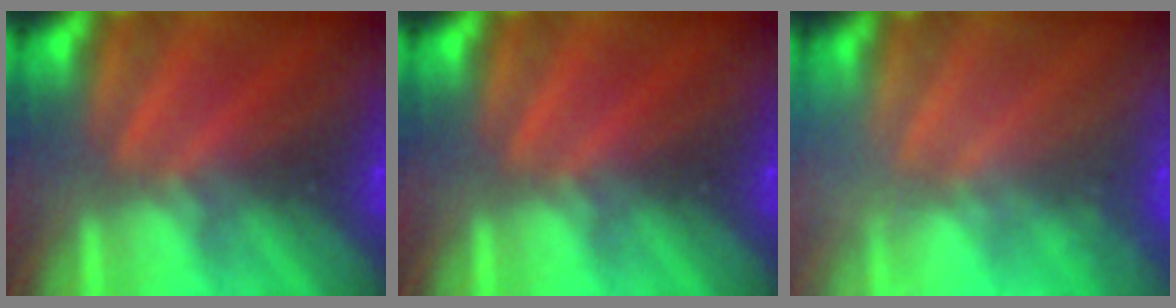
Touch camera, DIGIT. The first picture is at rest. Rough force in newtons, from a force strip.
{"total": 0.0}
{"total": 2.6}